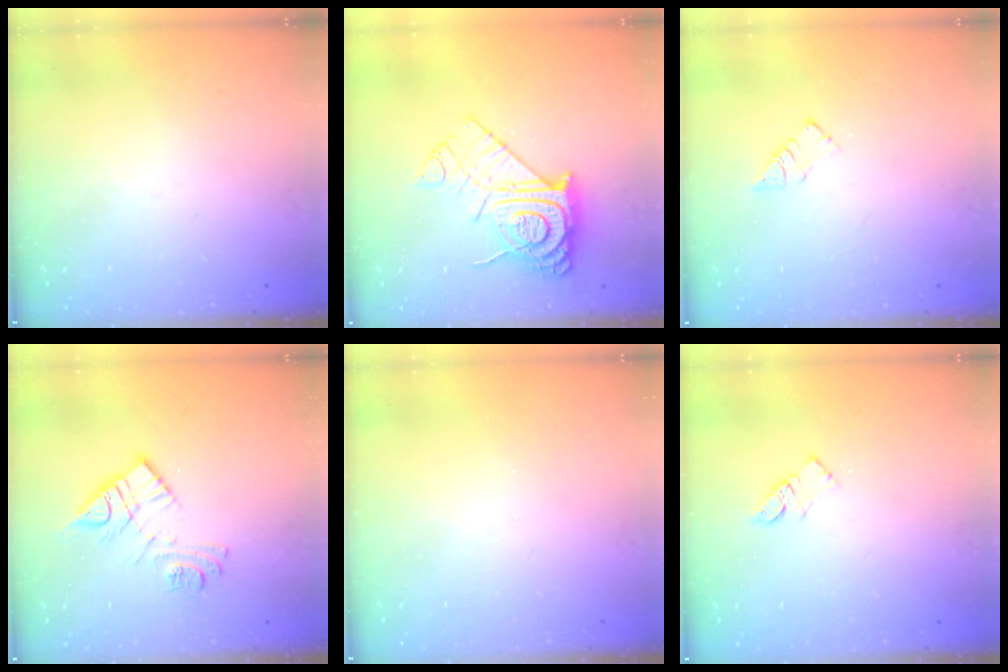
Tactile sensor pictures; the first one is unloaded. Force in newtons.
{"total": 13.5, "press": 13.5, "slide": 1.1}
{"total": 3.1, "press": 3.1, "slide": 0.2}
{"total": 11.7, "press": 11.7, "slide": 0.9}
{"total": 0.0}
{"total": 5.8, "press": 5.8, "slide": 0.4}